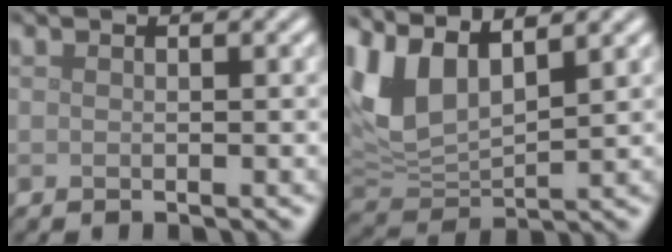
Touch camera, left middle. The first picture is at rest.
{"total": 7.1, "force": [3.5, 3.5, 5.1], "torque": [-0.124, 0.005, 0.065]}